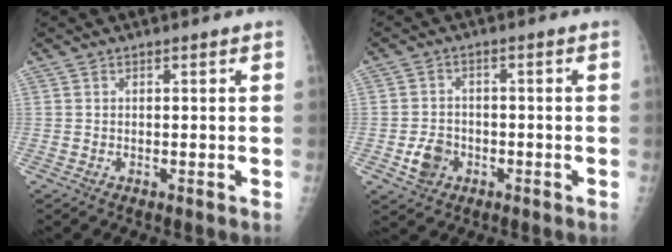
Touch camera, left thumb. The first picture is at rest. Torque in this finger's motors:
{"motor_torque": [-0.18, 0.20, 0.08, 0.00, 0.00]}